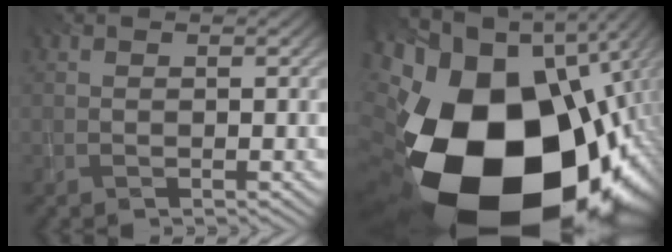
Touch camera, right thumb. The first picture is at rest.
{"total": 24.1, "force": [-7.7, 15.1, 17.2], "torque": [-0.364, -0.111, -0.072]}